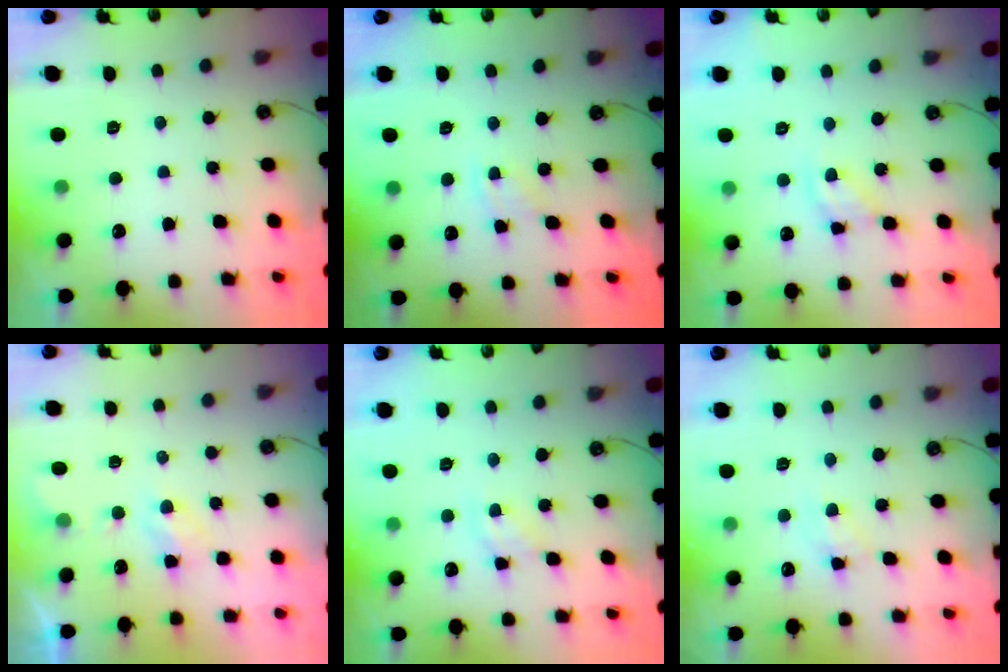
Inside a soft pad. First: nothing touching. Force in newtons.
{"total": 3.5, "press": 3.5, "slide": 0.4}
{"total": 9.5, "press": 9.5, "slide": 0.6}
{"total": 4.6, "press": 4.6, "slide": 0.6}
{"total": 4.2, "press": 4.2, "slide": 0.2}
{"total": 6.0, "press": 5.9, "slide": 0.7}